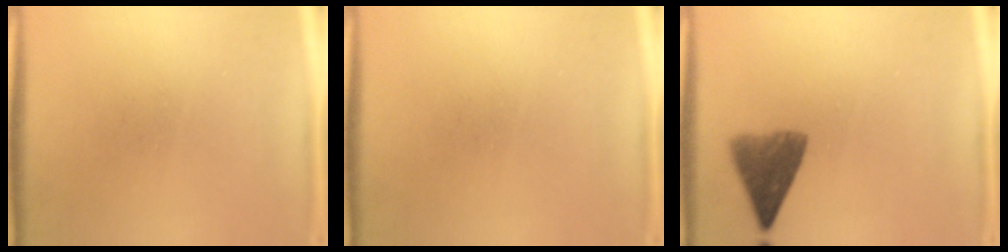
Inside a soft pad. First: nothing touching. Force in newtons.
{"total": 0.0}
{"total": 6.1}